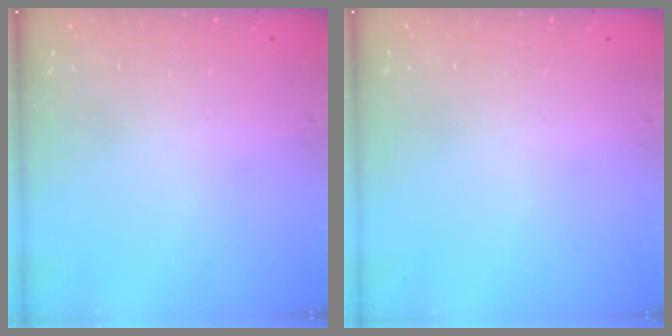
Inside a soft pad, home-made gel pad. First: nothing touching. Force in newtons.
{"total": 0.0}